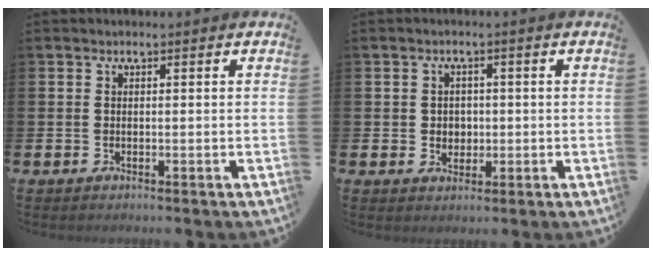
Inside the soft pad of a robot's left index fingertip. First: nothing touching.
{"total": 2.4, "force": [0.4, 2.2, 0.8], "torque": [0.001, 0.001, -0.002]}